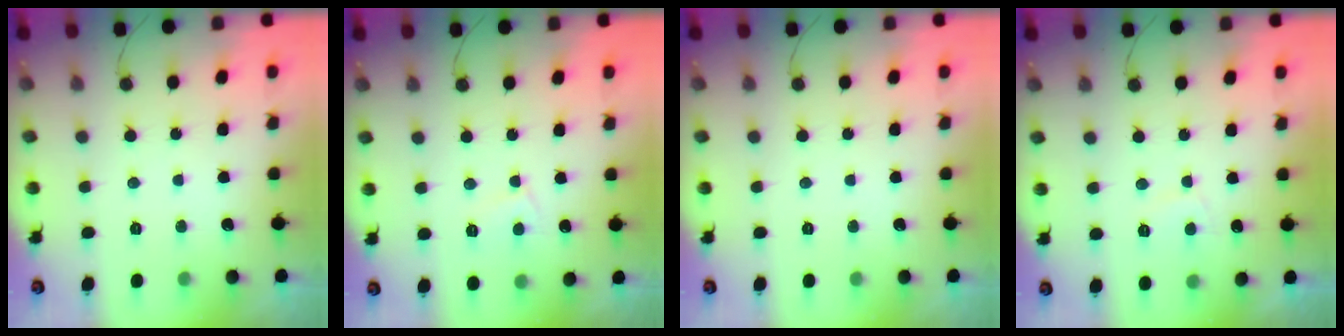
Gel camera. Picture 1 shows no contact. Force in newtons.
{"total": 4.7, "press": 4.7, "slide": 0.4}
{"total": 0.0}
{"total": 3.0, "press": 2.9, "slide": 0.7}